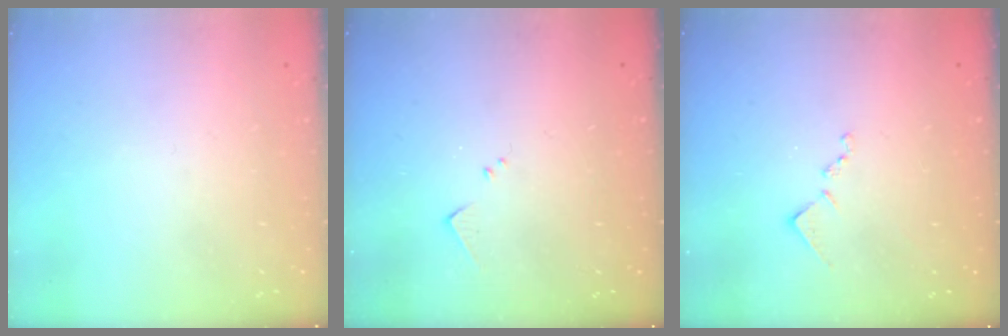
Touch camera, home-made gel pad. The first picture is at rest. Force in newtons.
{"total": 5.7, "press": 5.6, "slide": 0.4}
{"total": 8.4, "press": 8.3, "slide": 0.6}